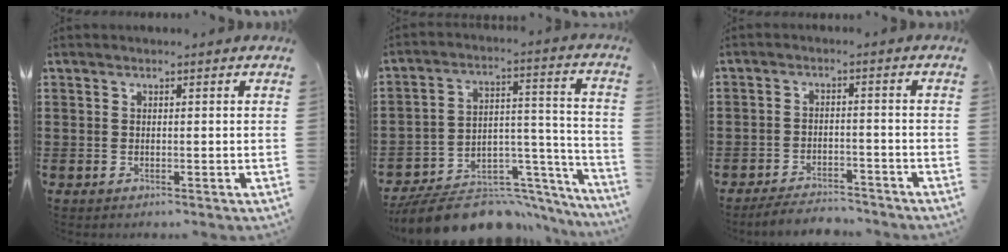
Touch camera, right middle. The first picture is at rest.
{"total": 10.8, "force": [-9.4, 3.1, 4.4], "torque": [-0.063, 0.027, -0.172]}
{"total": 3.8, "force": [-3.7, 0.5, 0.1], "torque": [-0.007, 0.003, -0.079]}